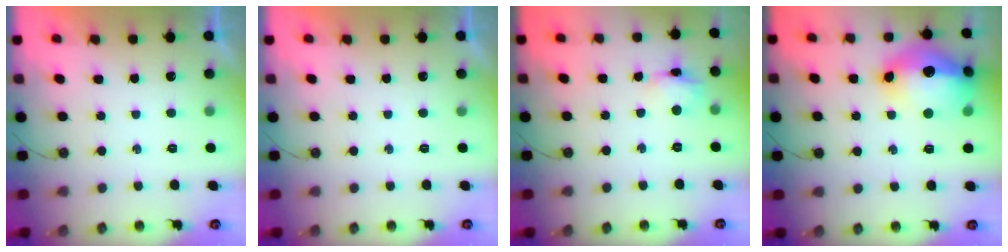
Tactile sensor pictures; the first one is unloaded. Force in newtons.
{"total": 0.0}
{"total": 7.4, "press": 7.4, "slide": 0.6}
{"total": 19.8, "press": 19.7, "slide": 1.8}